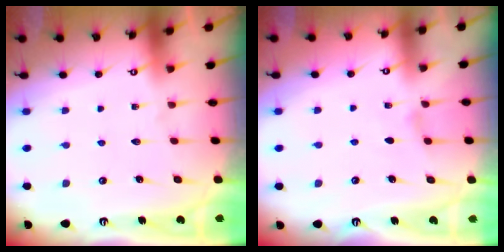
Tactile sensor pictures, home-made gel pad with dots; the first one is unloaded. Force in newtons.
{"total": 1.7, "press": 1.7, "slide": 0.4}